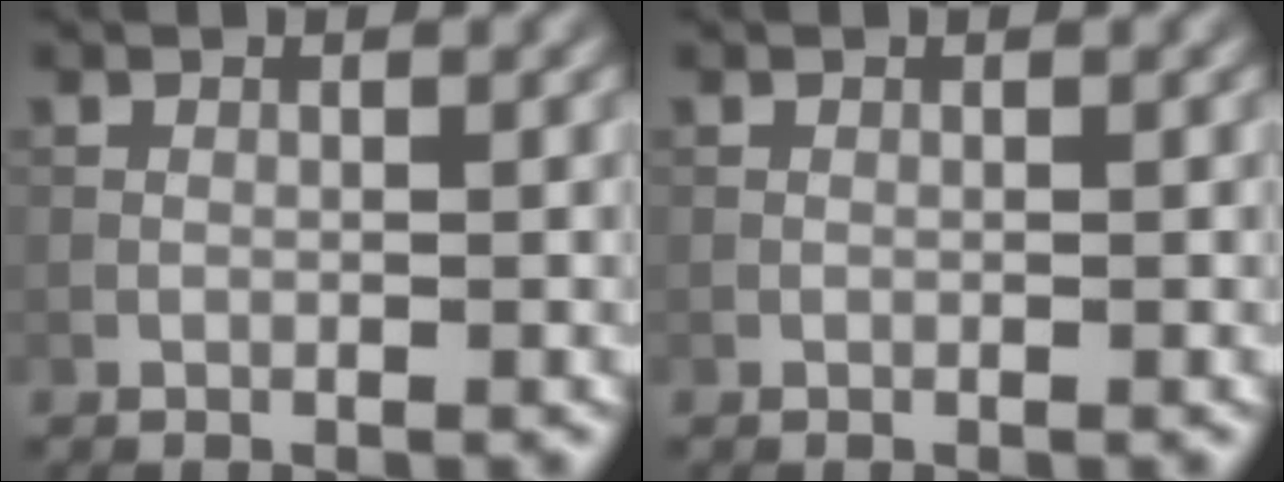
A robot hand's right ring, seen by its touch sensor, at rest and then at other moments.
{"total": 0.0}